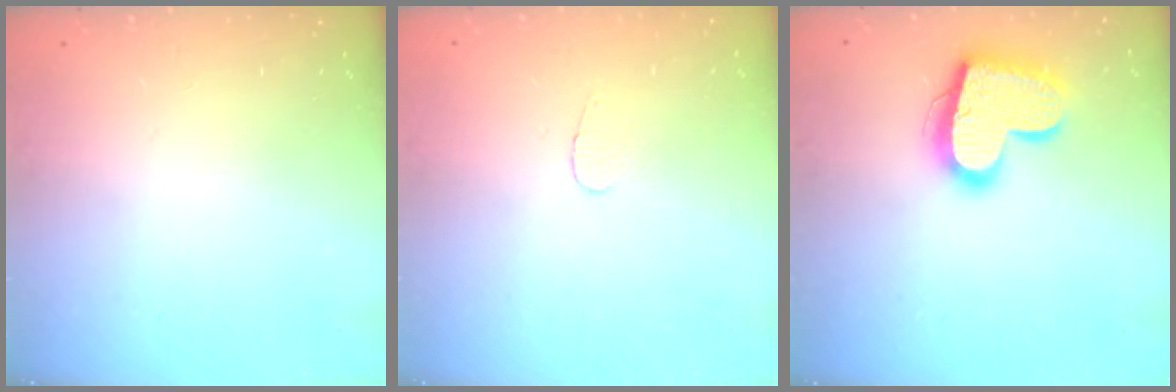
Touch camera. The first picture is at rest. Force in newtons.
{"total": 2.8, "press": 2.8, "slide": 0.3}
{"total": 18.3, "press": 18.2, "slide": 1.4}